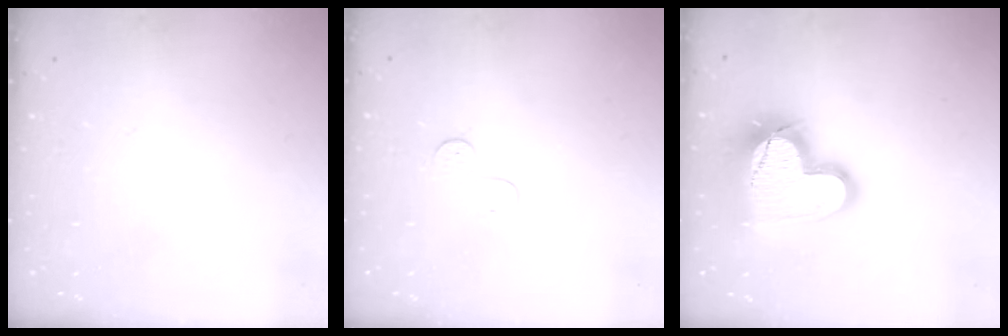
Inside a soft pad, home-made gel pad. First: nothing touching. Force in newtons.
{"total": 4.5, "press": 4.5, "slide": 0.3}
{"total": 19.2, "press": 19.2, "slide": 1.5}